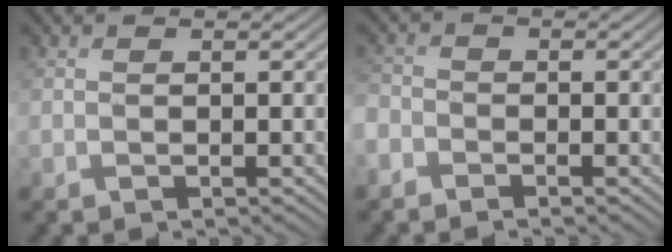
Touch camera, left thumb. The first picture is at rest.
{"total": 2.6, "force": [-1.9, 1.5, 0.8], "torque": [-0.022, -0.002, -0.054]}